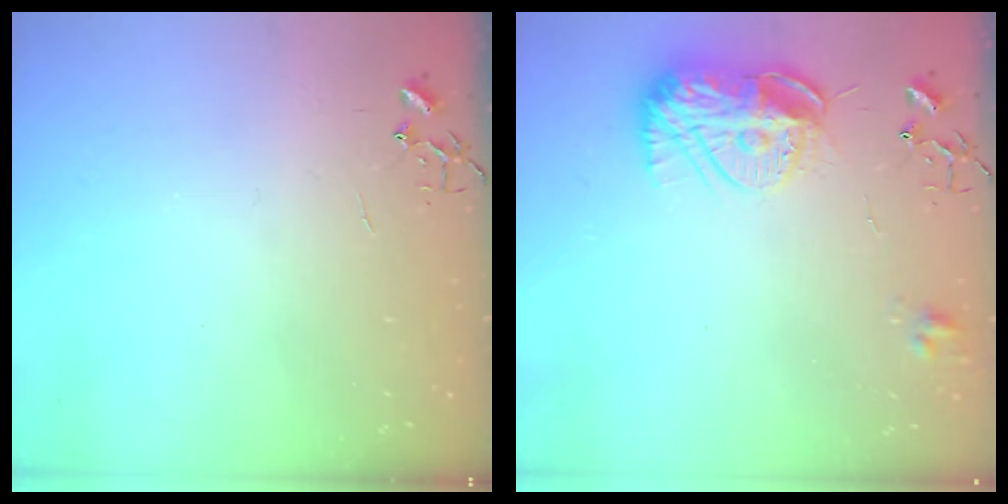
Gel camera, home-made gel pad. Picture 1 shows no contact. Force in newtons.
{"total": 12.6, "press": 12.6, "slide": 1.1}